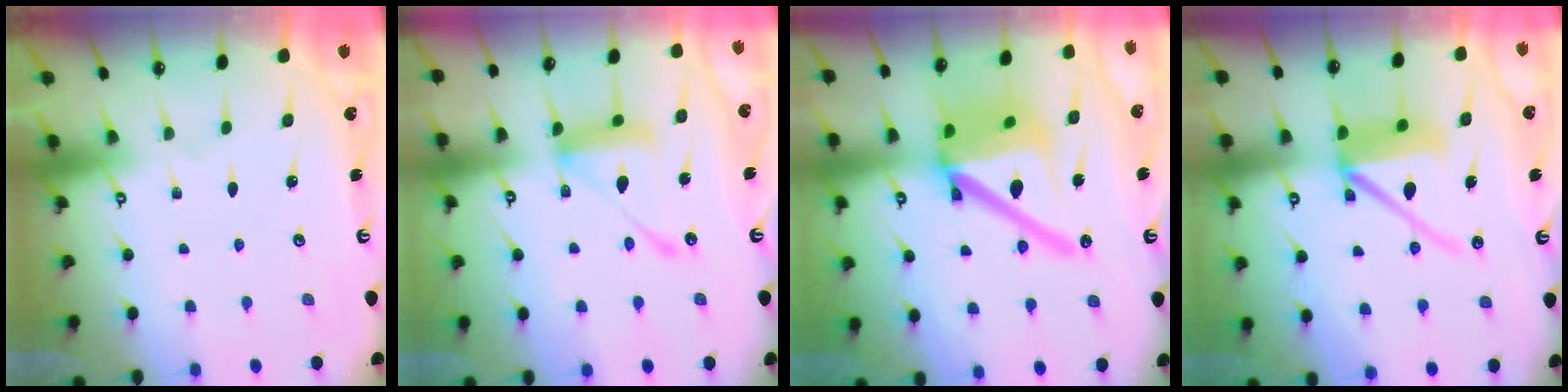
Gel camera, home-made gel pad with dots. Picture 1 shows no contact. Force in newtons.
{"total": 13.9, "press": 13.8, "slide": 1.4}
{"total": 20.2, "press": 20.0, "slide": 2.7}
{"total": 11.1, "press": 11.0, "slide": 1.6}